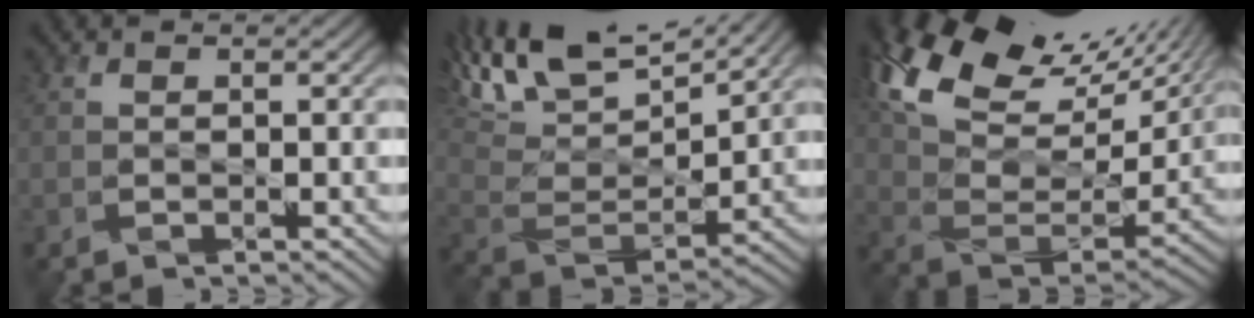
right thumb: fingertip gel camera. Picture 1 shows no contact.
{"total": 17.4, "force": [11.8, 6.5, 11.0], "torque": [-0.267, 0.039, 0.188]}
{"total": 19.1, "force": [12.0, 8.4, 12.1], "torque": [-0.267, 0.038, 0.202]}